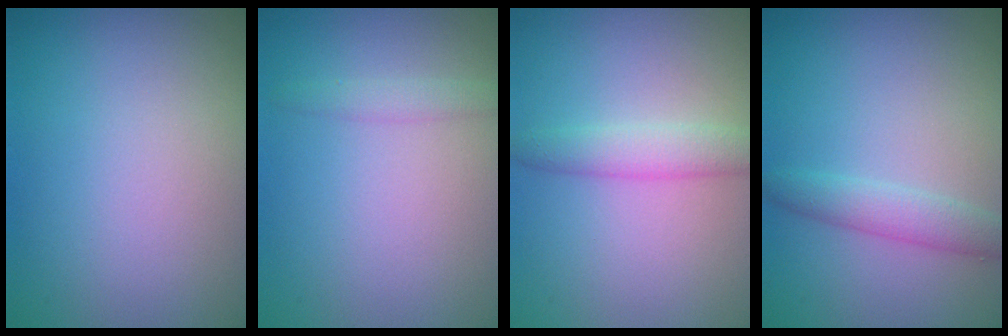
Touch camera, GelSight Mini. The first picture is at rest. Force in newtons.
{"total": 1.3, "press": 1.3, "slide": 0.1}
{"total": 2.4, "press": 2.4, "slide": 0.1}
{"total": 2.3, "press": 2.3, "slide": 0.0}